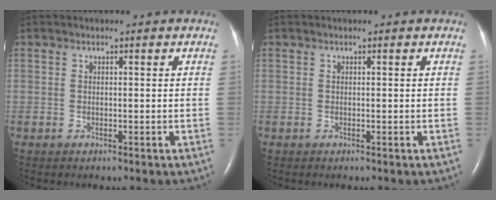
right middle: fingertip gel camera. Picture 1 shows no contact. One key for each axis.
{"total": 0.0}